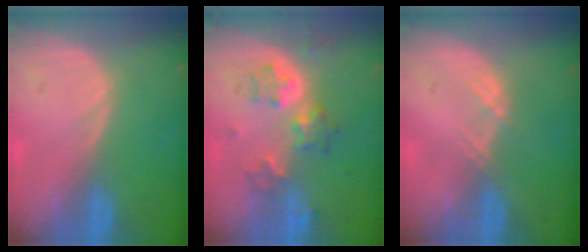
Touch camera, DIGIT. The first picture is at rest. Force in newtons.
{"total": 6.4, "press": 5.7, "slide": 3.0}
{"total": 1.5, "press": 1.3, "slide": 0.8}